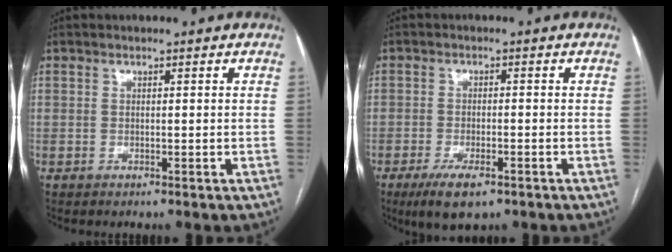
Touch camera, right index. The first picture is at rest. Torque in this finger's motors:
{"motor_torque": [0.05, -0.08, -0.12, -0.04]}